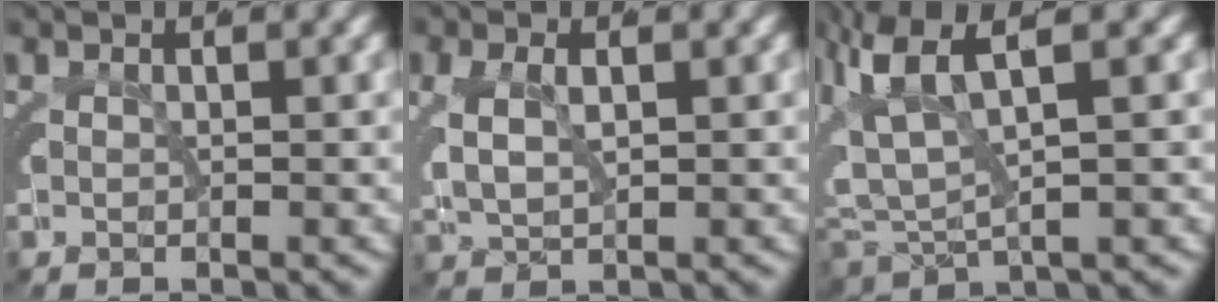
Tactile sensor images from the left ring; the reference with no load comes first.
{"total": 3.1, "force": [0.0, 2.6, 1.6], "torque": [-0.049, -0.011, 0.004]}
{"total": 7.4, "force": [1.3, 5.8, 4.5], "torque": [-0.124, -0.011, 0.022]}